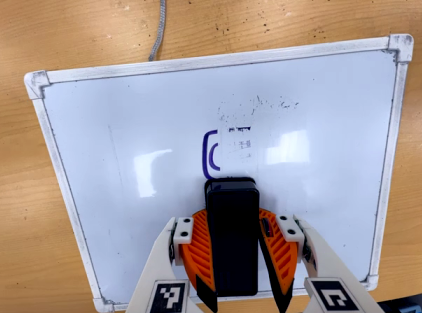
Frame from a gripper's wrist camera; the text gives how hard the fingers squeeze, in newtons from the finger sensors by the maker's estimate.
{"total": 10.0, "left": 9.2, "right": 10.8}